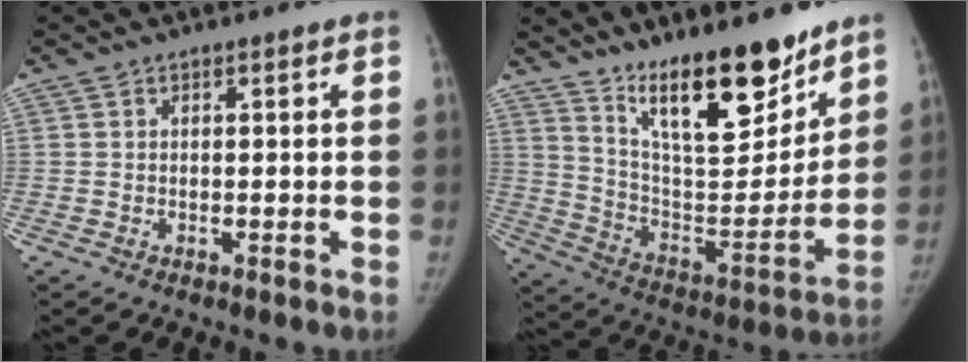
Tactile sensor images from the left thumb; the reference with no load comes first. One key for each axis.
{"total": 20.3, "fx": 14.6, "fy": 6.2, "fz": 12.6, "tx": -0.149, "ty": -0.104, "tz": 0.251}